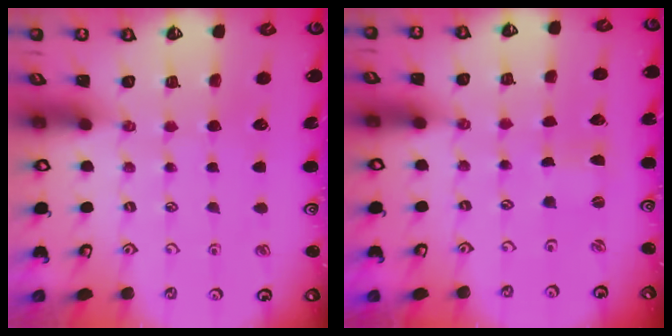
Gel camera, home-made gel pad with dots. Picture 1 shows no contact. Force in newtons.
{"total": 0.0}